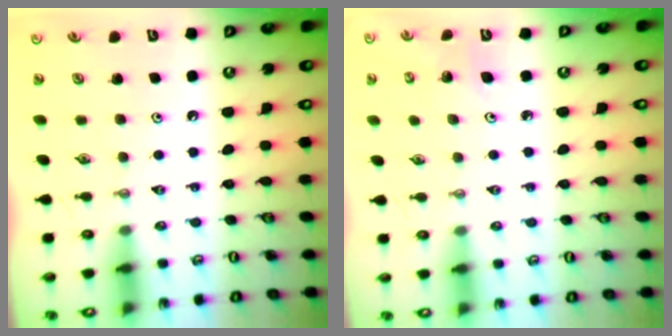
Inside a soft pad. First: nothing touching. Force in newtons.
{"total": 3.3, "press": 3.3, "slide": 0.3}